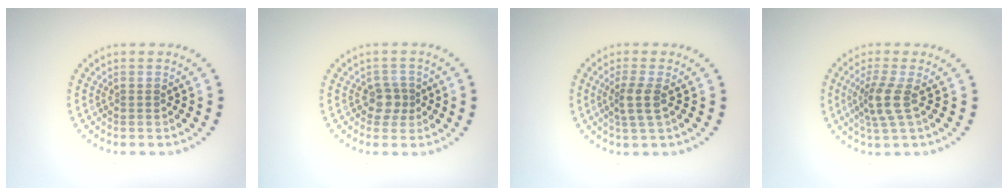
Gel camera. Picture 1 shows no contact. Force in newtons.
{"total": 1.9, "press": 1.5, "slide": 1.1}
{"total": 2.3, "press": 1.9, "slide": 1.4}
{"total": 2.8, "press": 2.2, "slide": 1.8}